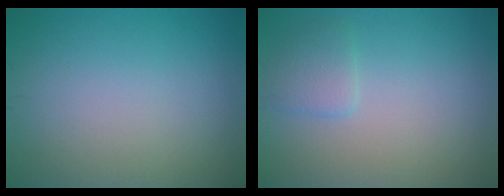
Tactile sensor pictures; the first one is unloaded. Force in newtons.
{"total": 1.6, "press": 1.6, "slide": 0.1}